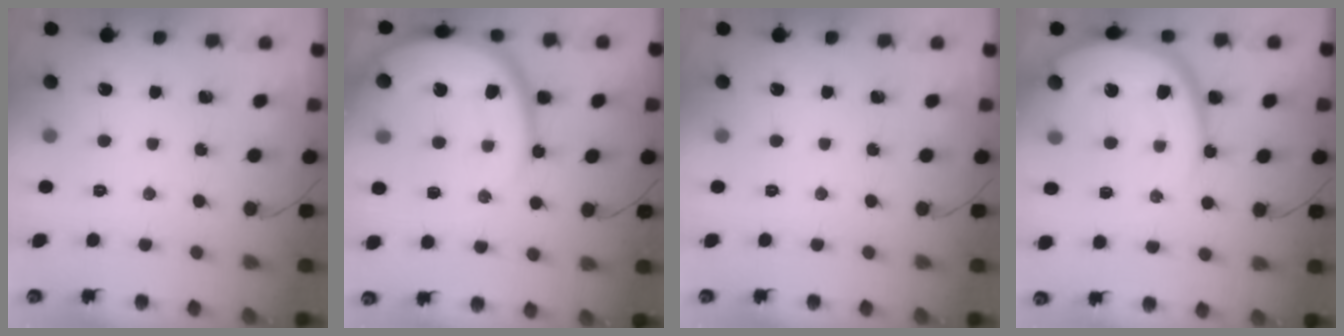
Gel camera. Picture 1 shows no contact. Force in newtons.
{"total": 19.5, "press": 19.4, "slide": 2.0}
{"total": 0.0}
{"total": 15.6, "press": 15.5, "slide": 1.5}